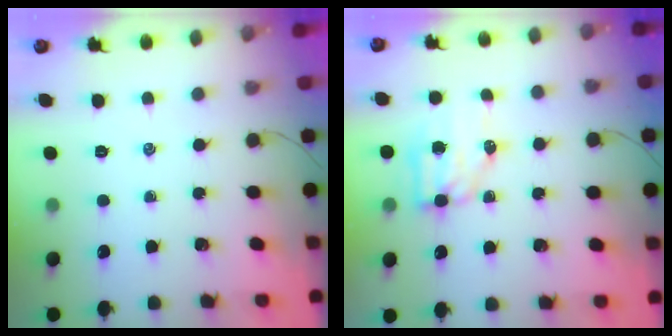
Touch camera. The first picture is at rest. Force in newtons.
{"total": 7.3, "press": 7.1, "slide": 1.4}